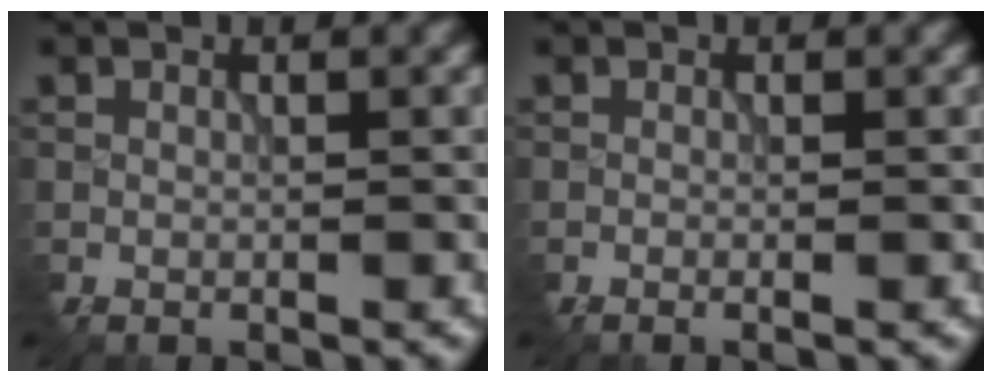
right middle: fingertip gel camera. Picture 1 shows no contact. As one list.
[{"total": 0.9, "force": [-0.5, 0.0, 0.7], "torque": [-0.017, -0.006, -0.010]}]